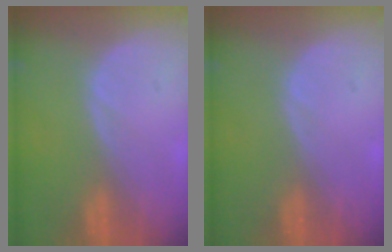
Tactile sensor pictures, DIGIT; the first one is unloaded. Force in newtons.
{"total": 0.0}